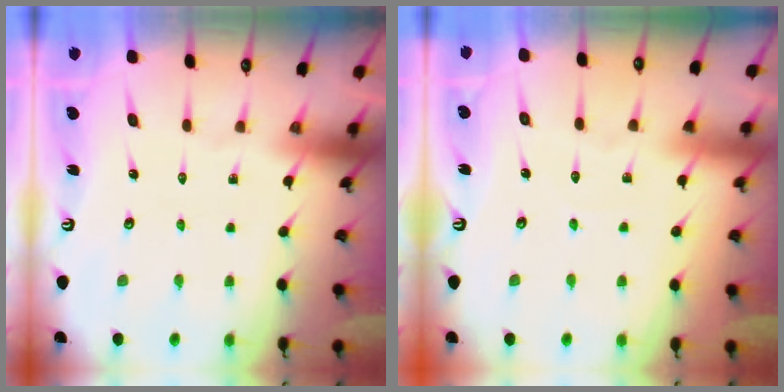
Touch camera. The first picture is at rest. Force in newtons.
{"total": 2.9, "press": 2.9, "slide": 0.2}